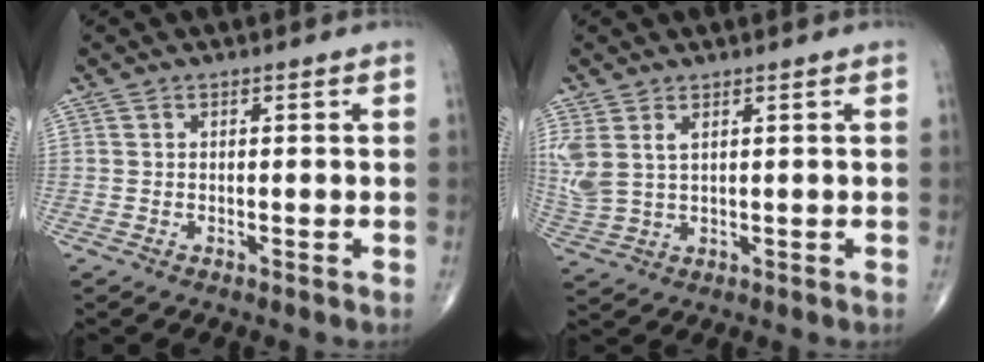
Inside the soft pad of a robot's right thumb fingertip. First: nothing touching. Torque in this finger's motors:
{"motor_torque": [-0.58, 0.78, 0.45, 0.44, 0.05]}